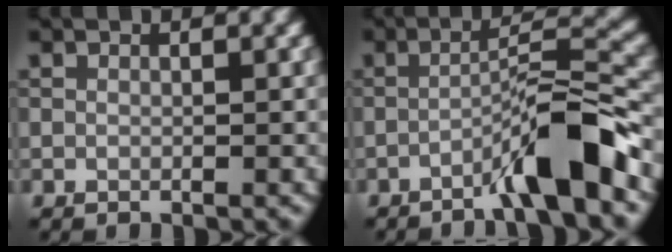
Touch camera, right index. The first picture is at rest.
{"total": 6.4, "force": [-3.5, 0.5, 5.4], "torque": [-0.082, 0.022, -0.069]}